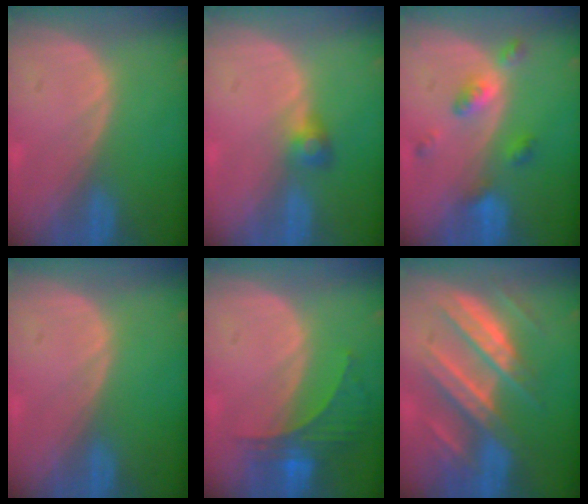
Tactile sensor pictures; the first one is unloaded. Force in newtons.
{"total": 2.6, "press": 2.5, "slide": 0.7}
{"total": 5.2, "press": 4.7, "slide": 2.2}
{"total": 0.0}
{"total": 5.9, "press": 5.6, "slide": 2.0}
{"total": 9.9, "press": 9.8, "slide": 0.9}